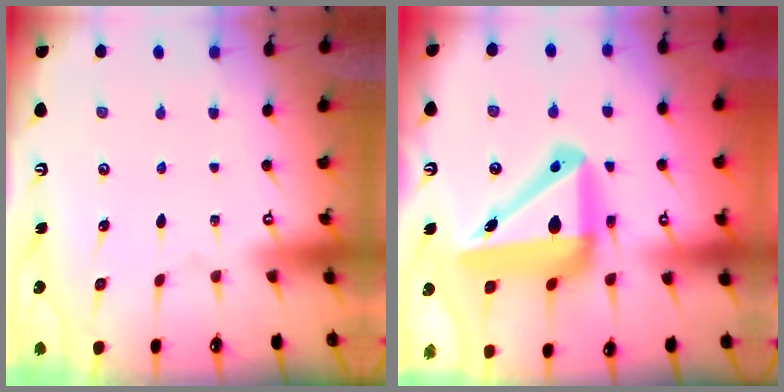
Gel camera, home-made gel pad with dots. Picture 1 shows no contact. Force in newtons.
{"total": 19.0, "press": 18.7, "slide": 3.8}